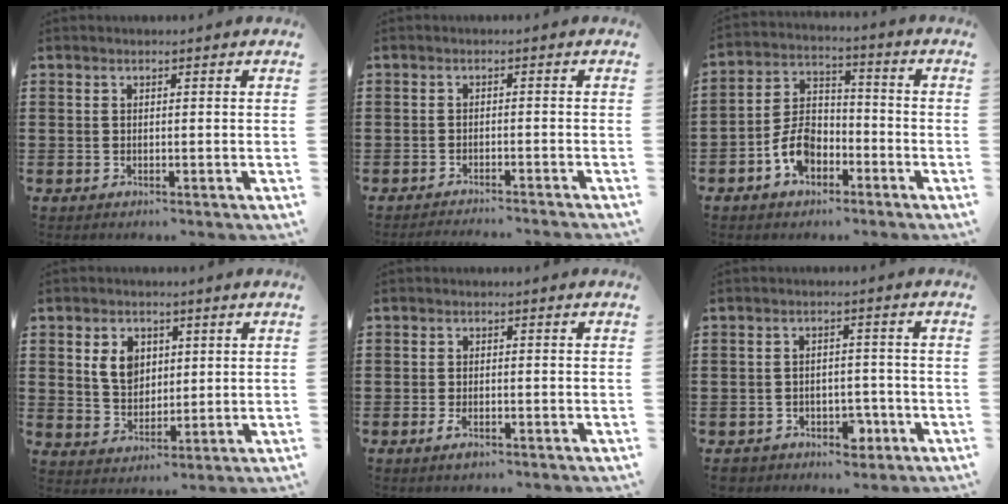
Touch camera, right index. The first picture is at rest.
{"total": 2.0, "force": [-1.9, -0.4, 0.2], "torque": [-0.005, -0.001, -0.040]}
{"total": 7.5, "force": [-3.5, 4.8, 4.6], "torque": [-0.113, 0.008, -0.069]}
{"total": 5.8, "force": [1.9, 4.4, 3.2], "torque": [-0.071, 0.012, 0.032]}
{"total": 1.6, "force": [-0.9, 0.4, 1.2], "torque": [-0.032, -0.009, -0.017]}
{"total": 4.0, "force": [-2.6, 2.4, 1.8], "torque": [-0.034, 0.007, -0.048]}